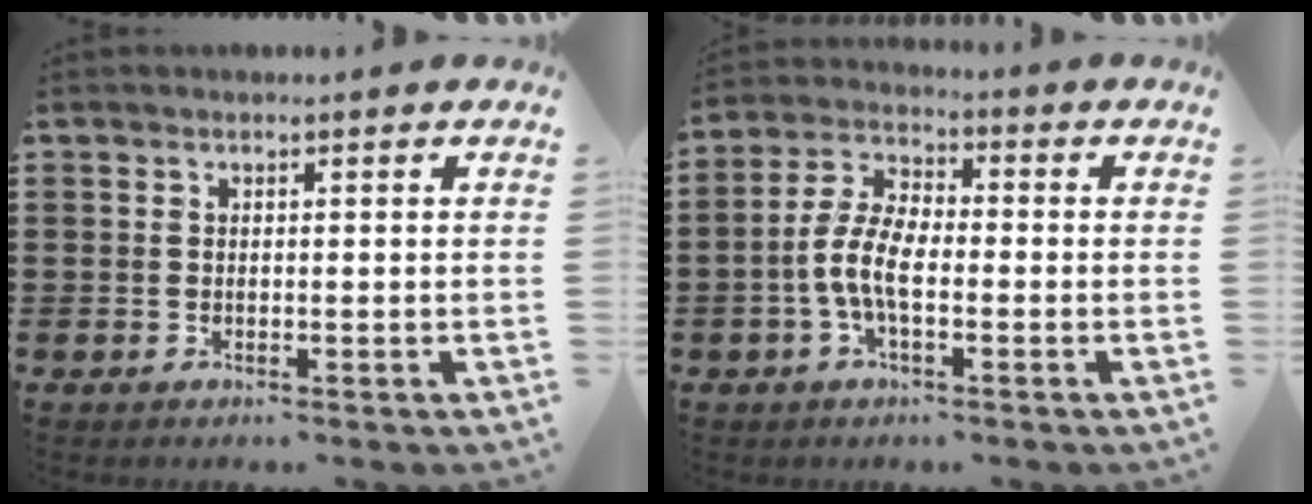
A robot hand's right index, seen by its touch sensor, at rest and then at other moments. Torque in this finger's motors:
{"motor_torque": [2.14, 0.00, 0.33, 0.21]}